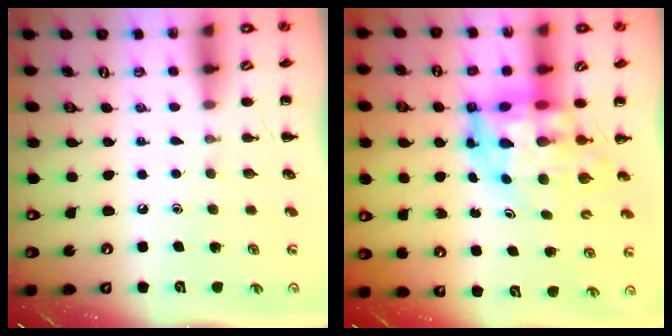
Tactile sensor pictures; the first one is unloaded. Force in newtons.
{"total": 9.3, "press": 8.8, "slide": 2.8}